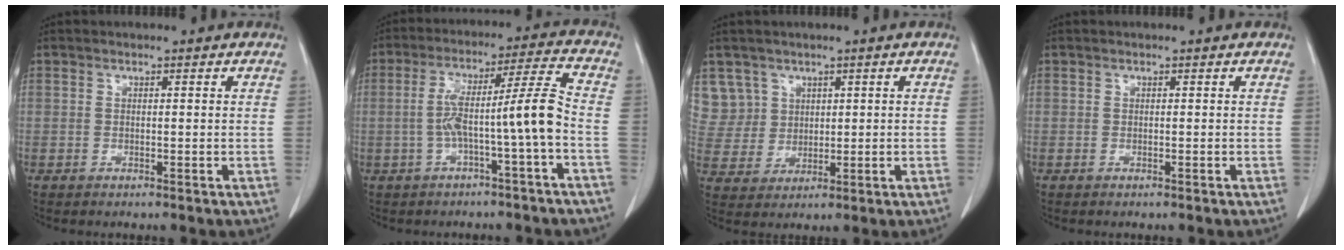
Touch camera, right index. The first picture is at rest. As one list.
[{"total": 9.7, "force": [-2.5, -1.0, 9.3], "torque": [-0.167, 0.034, -0.036]}, {"total": 6.4, "force": [3.1, 5.6, -0.3], "torque": [0.004, 0.017, 0.075]}, {"total": 0.0}]